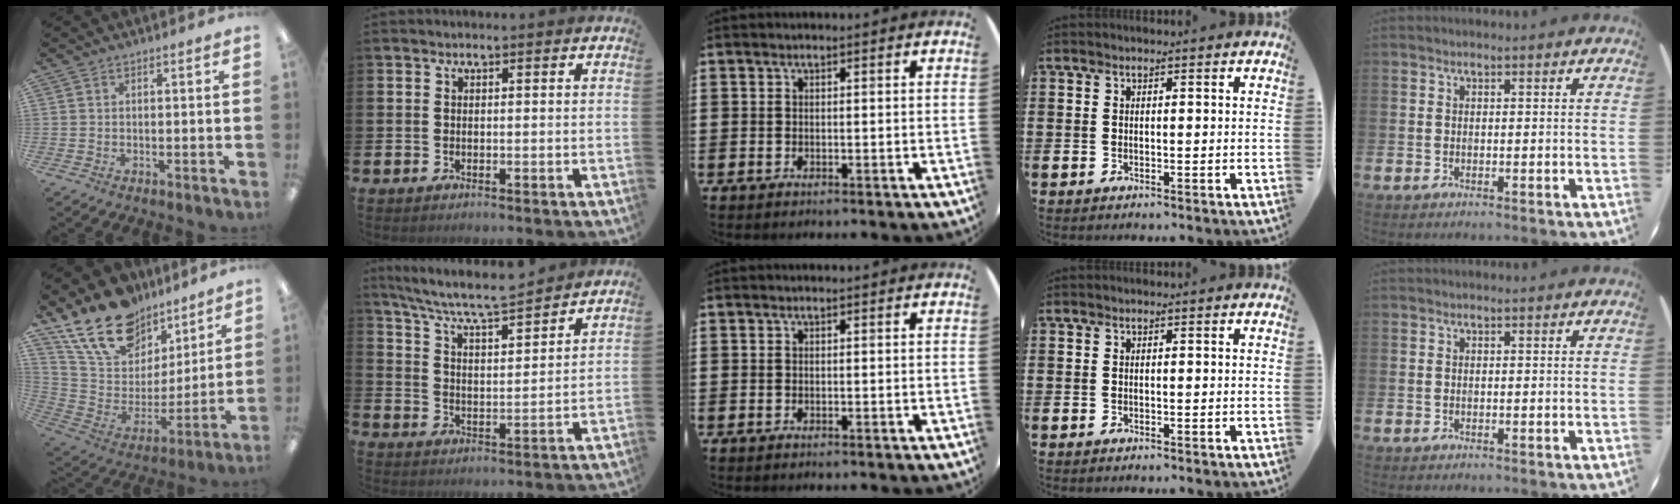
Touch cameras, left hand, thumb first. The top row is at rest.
{"thumb": {"total": 19.6, "force": [14.6, 10.8, 7.6], "torque": [-0.152, -0.090, 0.269]}, "index": {"total": 7.4, "force": [7.0, 0.5, 2.4], "torque": [-0.072, -0.051, 0.120]}}